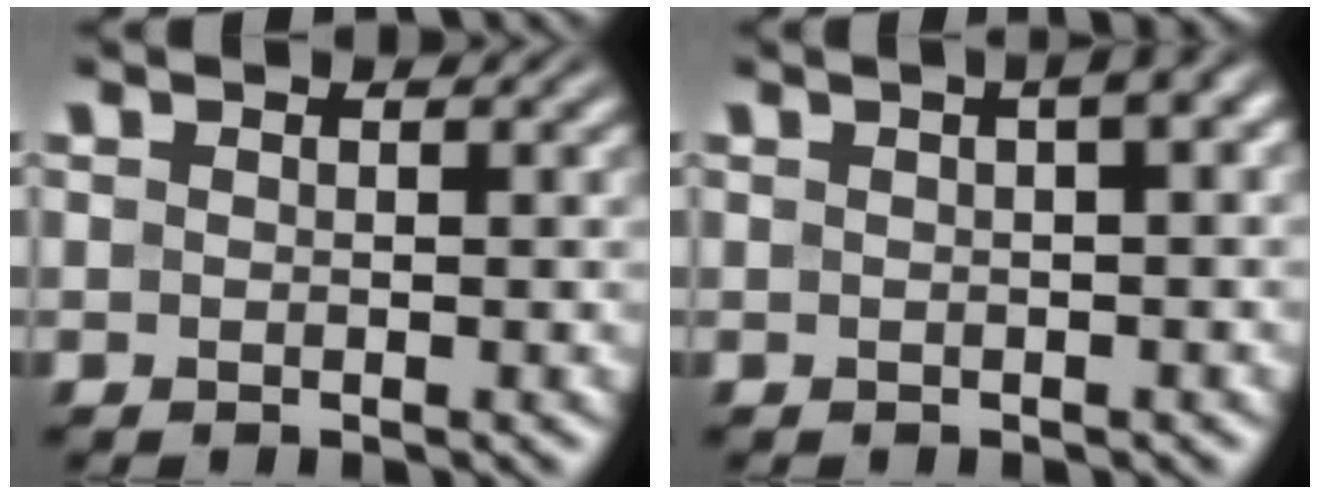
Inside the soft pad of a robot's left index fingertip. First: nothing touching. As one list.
[{"total": 3.1, "force": [1.0, 0.8, 2.8], "torque": [-0.032, 0.016, 0.009]}]